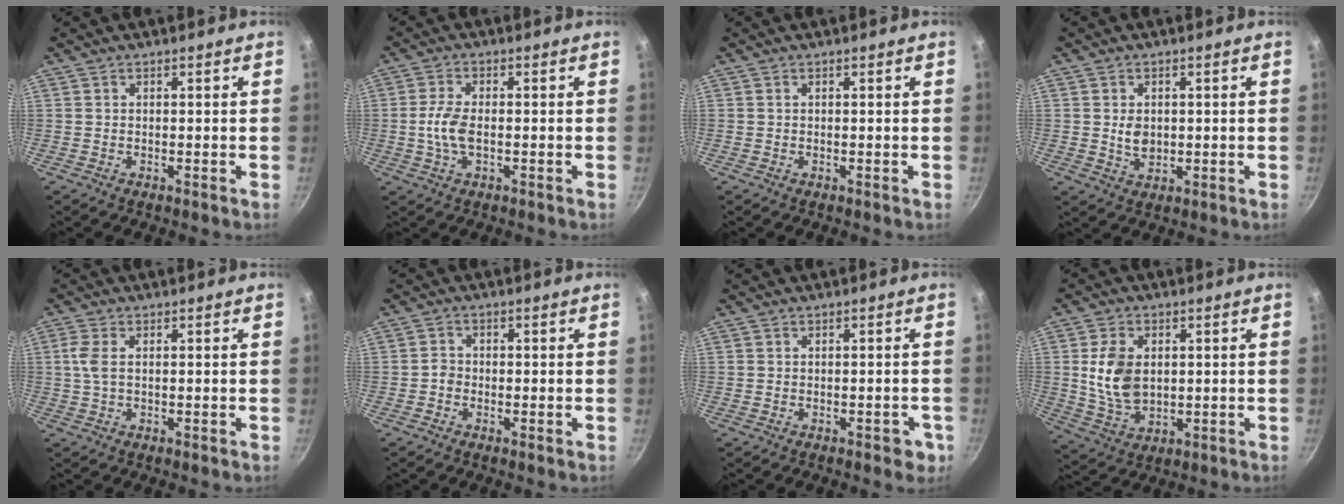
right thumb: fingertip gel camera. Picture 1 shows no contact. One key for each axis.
{"total": 5.4, "fx": -0.7, "fy": 2.8, "fz": 4.6, "tx": -0.096, "ty": 0.010, "tz": -0.017}
{"total": 0.0}
{"total": 4.0, "fx": 0.3, "fy": 3.1, "fz": 2.6, "tx": -0.032, "ty": -0.004, "tz": 0.009}
{"total": 3.7, "fx": 0.8, "fy": 1.8, "fz": 3.1, "tx": -0.070, "ty": 0.006, "tz": 0.015}
{"total": 1.9, "fx": -0.5, "fy": 1.6, "fz": 0.8, "tx": -0.008, "ty": 0.006, "tz": -0.014}
{"total": 3.0, "fx": -0.8, "fy": 2.0, "fz": 2.1, "tx": -0.001, "ty": 0.013, "tz": -0.005}
{"total": 10.1, "fx": 1.3, "fy": 6.8, "fz": 7.4, "tx": -0.130, "ty": -0.014, "tz": 0.034}